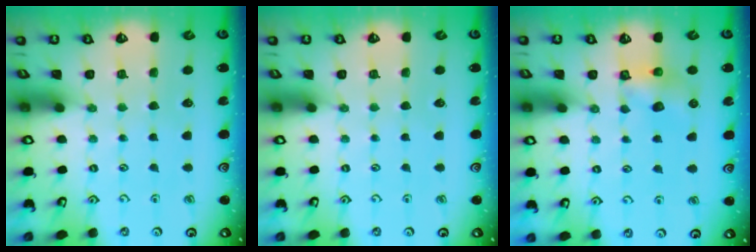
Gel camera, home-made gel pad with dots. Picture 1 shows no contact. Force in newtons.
{"total": 0.0}
{"total": 6.6, "press": 6.6, "slide": 0.3}